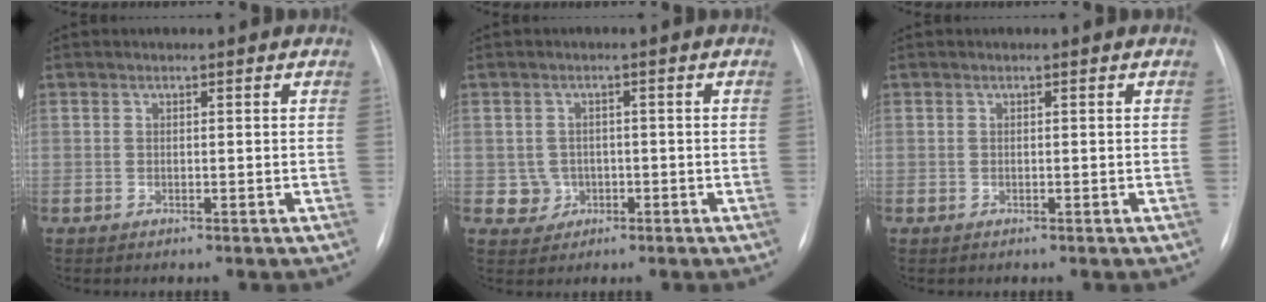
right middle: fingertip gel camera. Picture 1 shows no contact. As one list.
[{"total": 2.7, "force": [-0.6, 2.7, 0.3], "torque": [0.003, 0.007, -0.005]}, {"total": 0.0}]